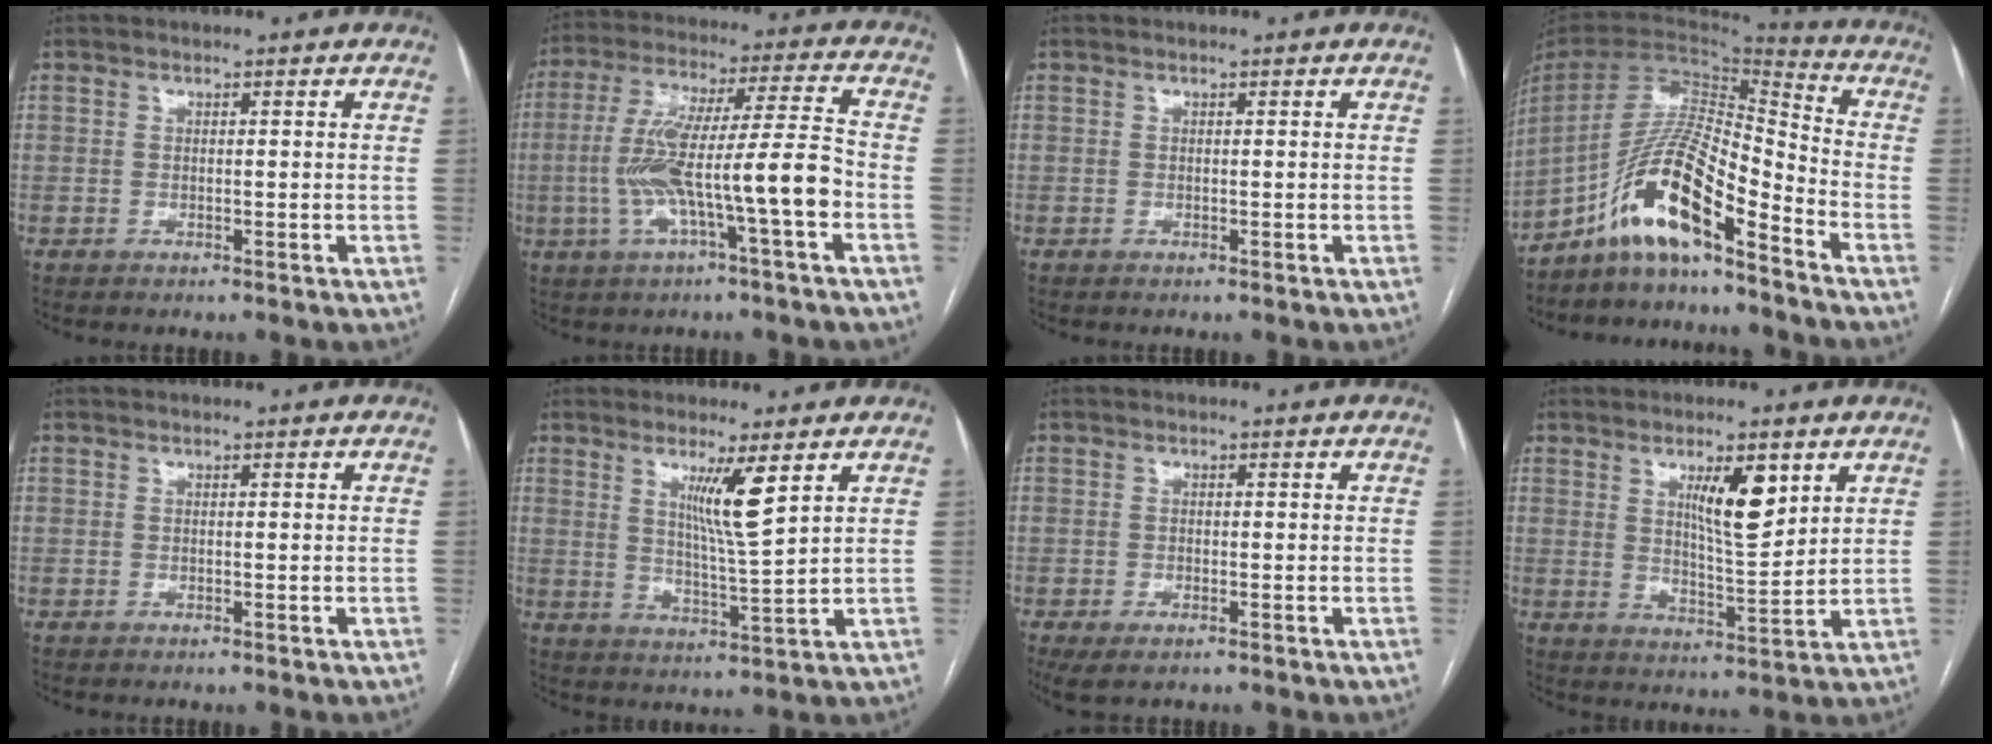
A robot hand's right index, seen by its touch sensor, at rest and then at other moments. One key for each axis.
{"total": 13.9, "fx": -3.8, "fy": 0.3, "fz": 13.4, "tx": -0.257, "ty": 0.021, "tz": -0.066}
{"total": 0.0}
{"total": 14.1, "fx": -9.8, "fy": 1.6, "fz": 10.0, "tx": -0.195, "ty": 0.016, "tz": -0.179}
{"total": 0.0}
{"total": 6.6, "fx": 3.2, "fy": -0.8, "fz": 5.8, "tx": -0.100, "ty": -0.019, "tz": 0.059}
{"total": 3.2, "fx": -1.9, "fy": 1.2, "fz": 2.2, "tx": -0.043, "ty": -0.006, "tz": -0.026}
{"total": 7.8, "fx": 3.6, "fy": 1.6, "fz": 6.7, "tx": -0.112, "ty": -0.008, "tz": 0.063}